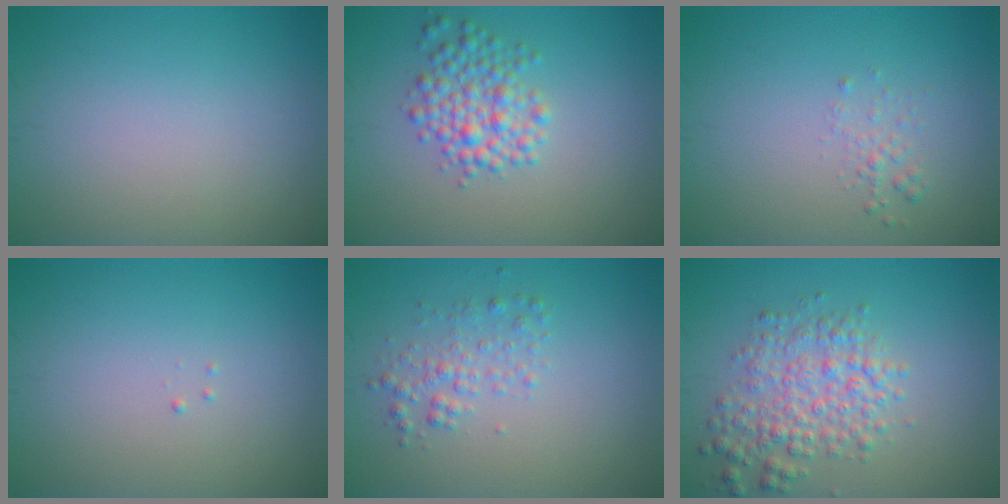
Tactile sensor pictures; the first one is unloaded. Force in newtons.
{"total": 3.6, "press": 3.6, "slide": 0.0}
{"total": 1.0, "press": 1.0, "slide": 0.1}
{"total": 0.0}
{"total": 2.0, "press": 2.0, "slide": 0.1}
{"total": 4.5, "press": 4.5, "slide": 0.1}